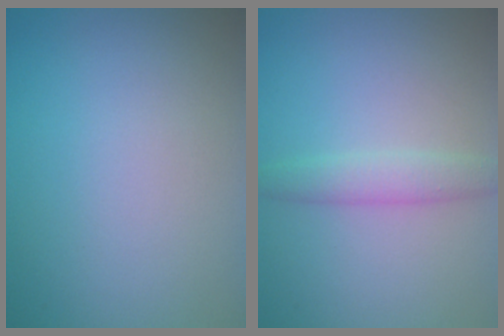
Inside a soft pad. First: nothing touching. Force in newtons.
{"total": 2.2, "press": 2.2, "slide": 0.1}